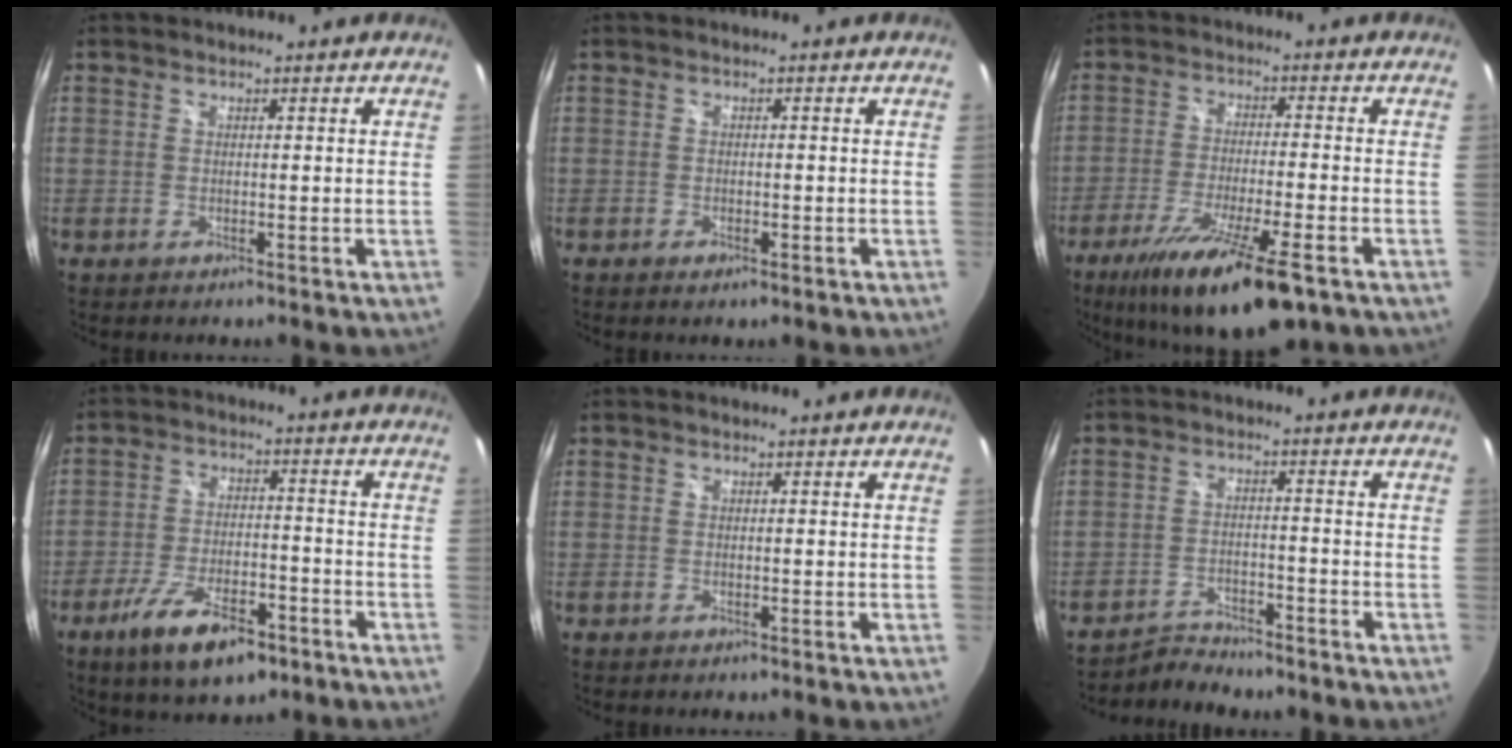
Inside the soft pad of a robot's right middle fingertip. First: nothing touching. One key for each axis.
{"total": 1.5, "fx": -0.9, "fy": 0.7, "fz": 1.0, "tx": -0.017, "ty": -0.004, "tz": -0.017}
{"total": 16.0, "fx": -9.8, "fy": 2.9, "fz": 12.3, "tx": -0.231, "ty": -0.047, "tz": -0.167}
{"total": 12.2, "fx": -7.6, "fy": 4.5, "fz": 8.5, "tx": -0.177, "ty": -0.018, "tz": -0.128}
{"total": 0.0}
{"total": 5.2, "fx": -5.0, "fy": 1.5, "fz": 0.6, "tx": -0.025, "ty": 0.004, "tz": -0.083}